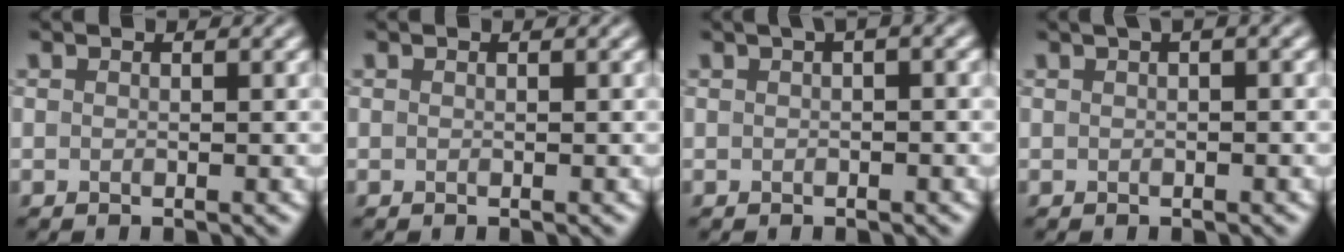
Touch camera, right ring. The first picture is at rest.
{"total": 0.0}
{"total": 1.7, "force": [0.5, 0.4, 1.6], "torque": [-0.021, 0.006, 0.006]}
{"total": 1.9, "force": [0.8, 0.5, 1.6], "torque": [-0.023, 0.004, 0.010]}